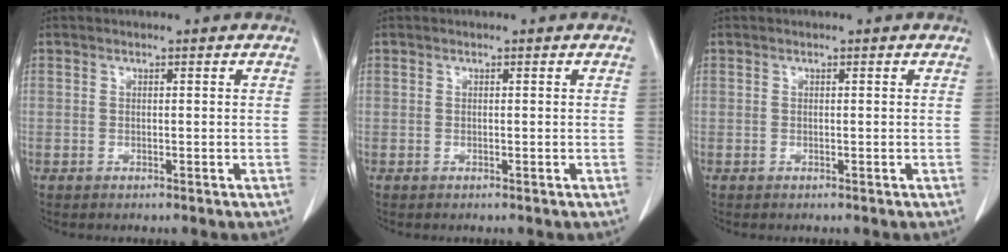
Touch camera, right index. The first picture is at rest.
{"total": 0.0}
{"total": 0.0}